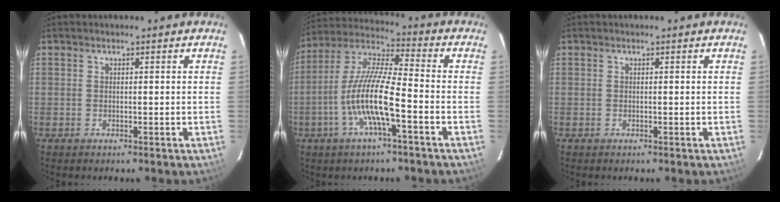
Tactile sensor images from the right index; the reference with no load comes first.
{"total": 12.7, "force": [-4.5, 1.8, 11.8], "torque": [-0.239, 0.001, -0.092]}
{"total": 0.0}